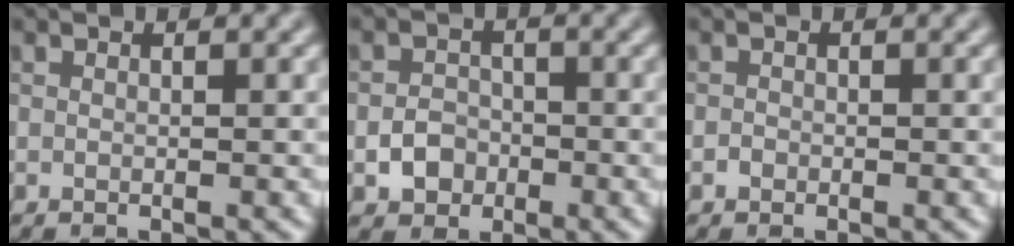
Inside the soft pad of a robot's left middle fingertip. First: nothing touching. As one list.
[{"total": 2.5, "force": [-1.0, 2.0, 1.0], "torque": [-0.011, 0.002, -0.021]}, {"total": 0.6, "force": [-0.3, 0.5, 0.1], "torque": [-0.001, -0.002, -0.007]}]